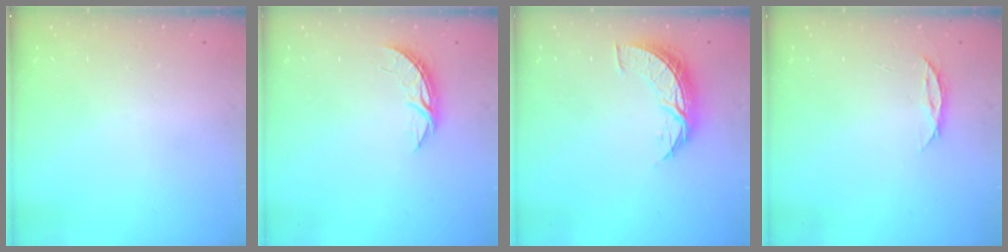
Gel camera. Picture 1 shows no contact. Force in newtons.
{"total": 4.3, "press": 4.3, "slide": 0.3}
{"total": 8.5, "press": 8.5, "slide": 0.5}
{"total": 4.0, "press": 3.9, "slide": 0.4}